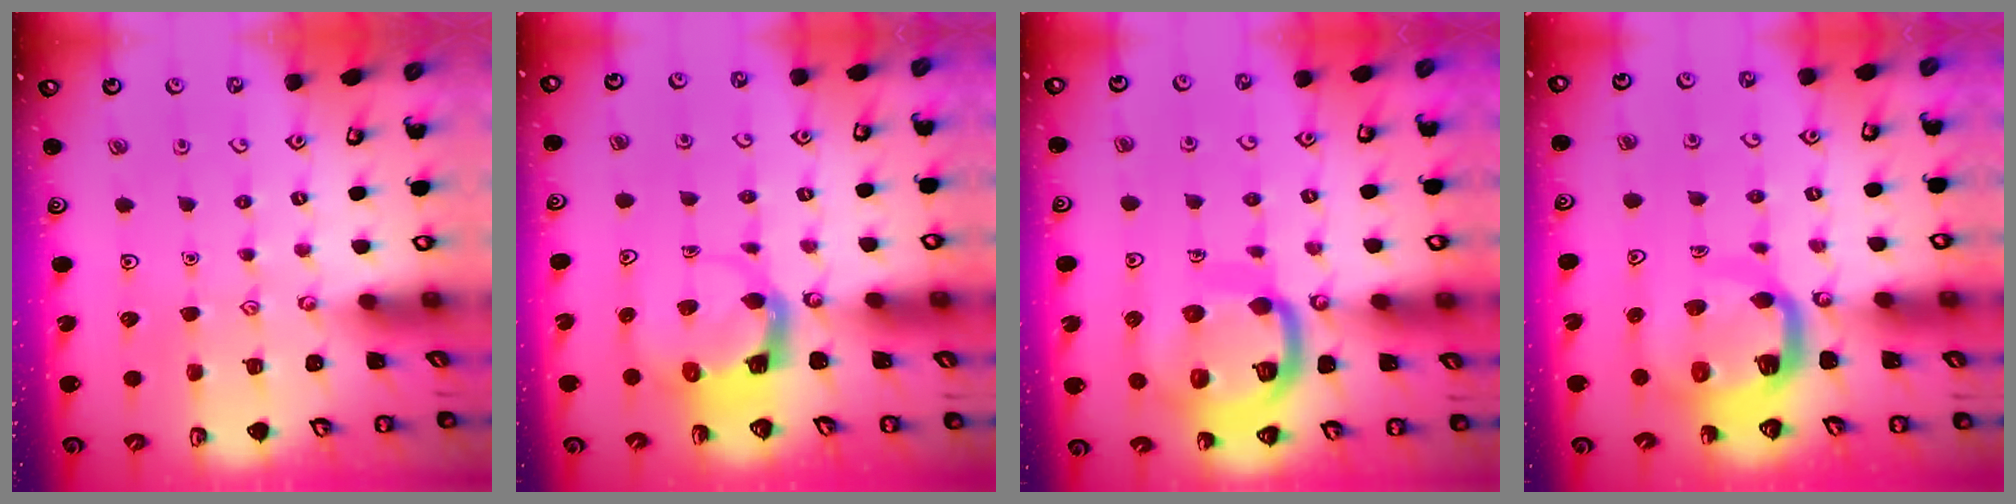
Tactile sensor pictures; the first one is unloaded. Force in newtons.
{"total": 3.7, "press": 3.6, "slide": 0.6}
{"total": 17.0, "press": 16.9, "slide": 1.9}
{"total": 9.2, "press": 9.1, "slide": 1.2}